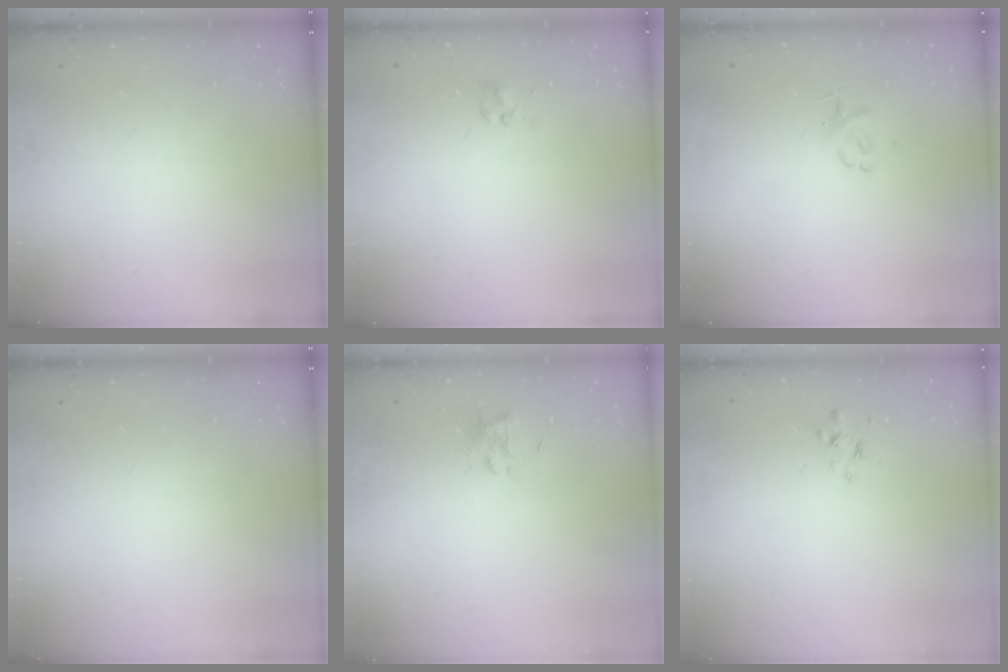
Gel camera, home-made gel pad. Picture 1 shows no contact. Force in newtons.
{"total": 1.7, "press": 1.5, "slide": 0.8}
{"total": 2.6, "press": 2.6, "slide": 0.5}
{"total": 0.0}
{"total": 2.5, "press": 2.5, "slide": 0.6}
{"total": 2.7, "press": 2.5, "slide": 0.9}